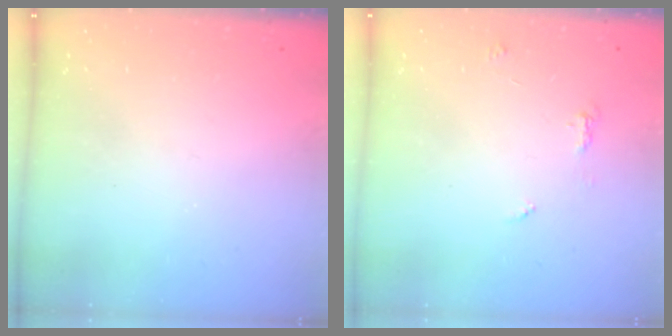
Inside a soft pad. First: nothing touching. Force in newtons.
{"total": 5.6, "press": 5.6, "slide": 0.4}